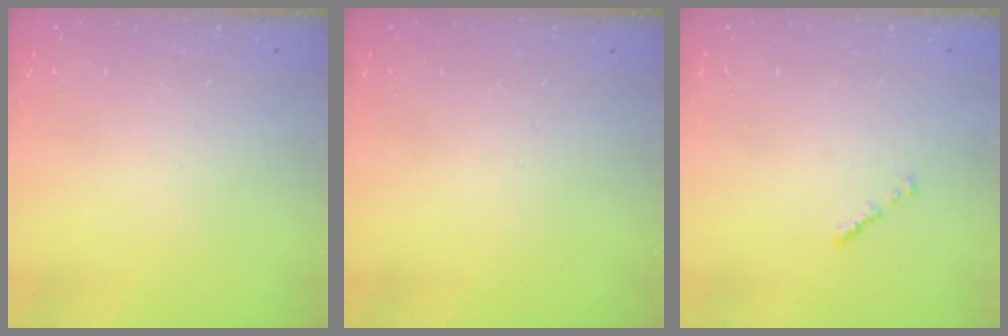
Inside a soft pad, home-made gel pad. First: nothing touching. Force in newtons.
{"total": 0.0}
{"total": 0.7, "press": 0.6, "slide": 0.4}